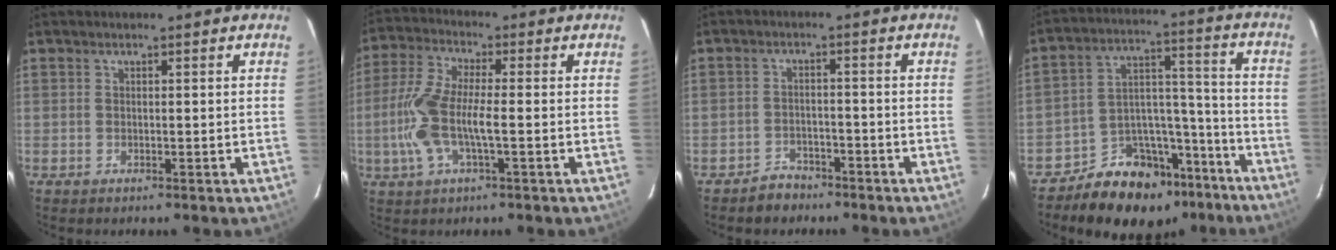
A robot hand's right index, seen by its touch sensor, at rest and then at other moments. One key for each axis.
{"total": 11.2, "fx": -2.0, "fy": 3.1, "fz": 10.6, "tx": -0.234, "ty": 0.002, "tz": -0.042}
{"total": 4.2, "fx": -3.3, "fy": 2.6, "fz": 0.3, "tx": -0.015, "ty": 0.015, "tz": -0.051}
{"total": 17.6, "fx": -13.5, "fy": 9.7, "fz": 5.6, "tx": -0.097, "ty": 0.069, "tz": -0.190}